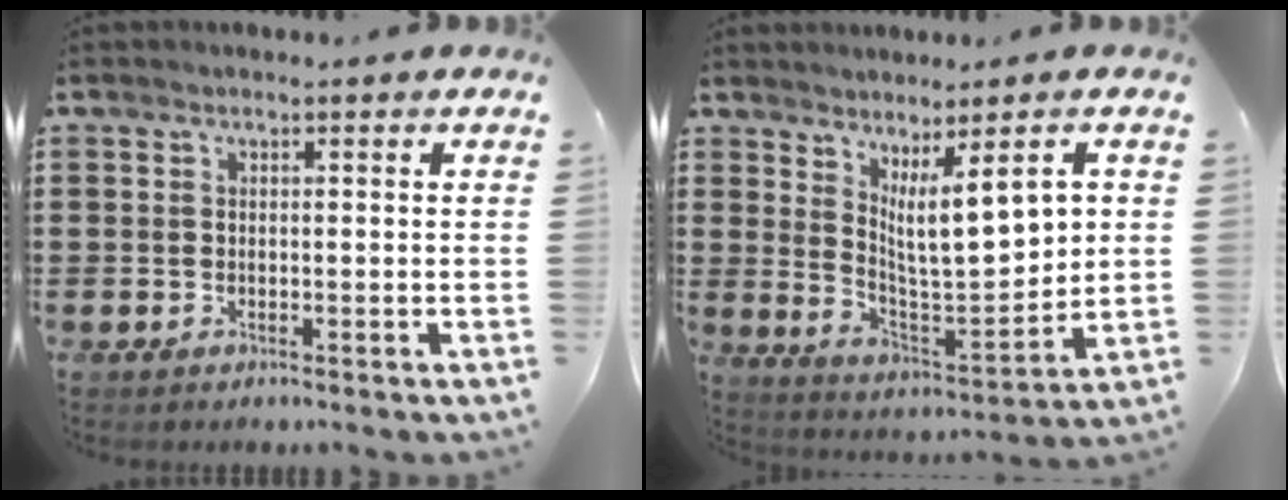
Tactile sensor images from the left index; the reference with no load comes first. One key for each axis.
{"total": 9.8, "fx": 5.2, "fy": 2.2, "fz": 8.1, "tx": -0.138, "ty": -0.029, "tz": 0.087}